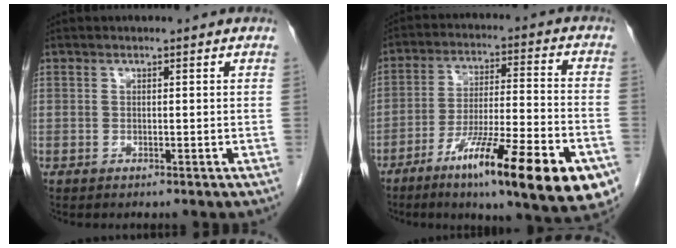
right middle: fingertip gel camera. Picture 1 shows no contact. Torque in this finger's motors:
{"motor_torque": [1.82, -0.32, 0.92, 0.21]}